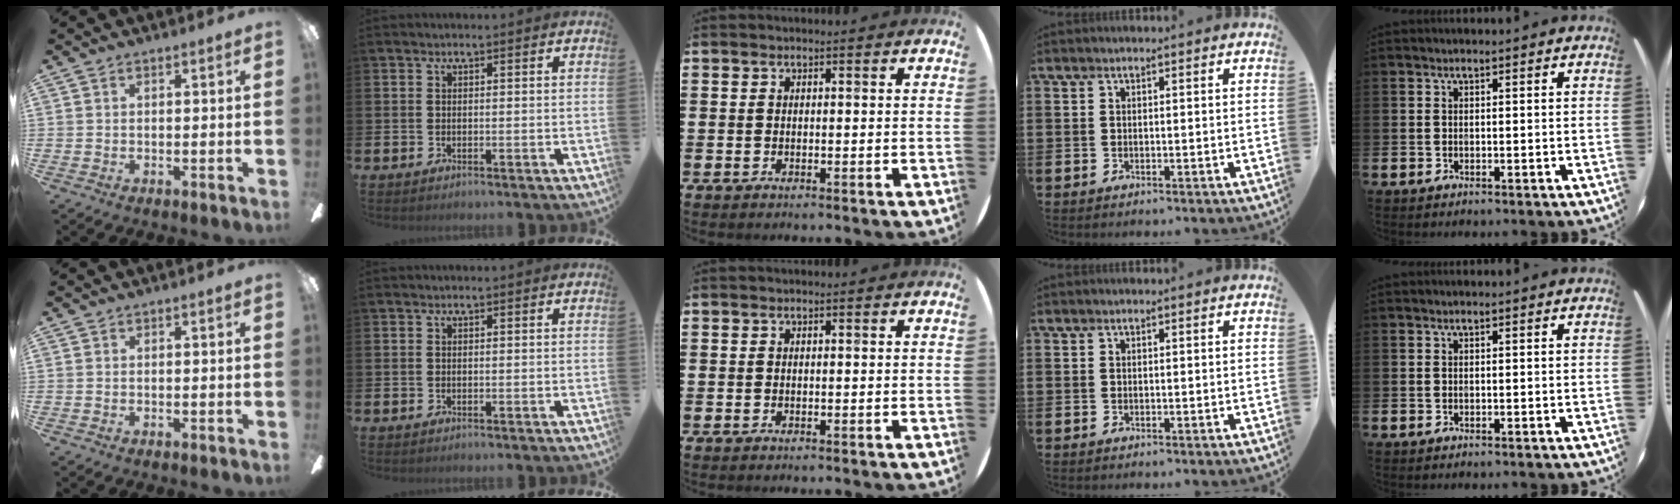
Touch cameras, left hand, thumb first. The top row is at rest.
{}